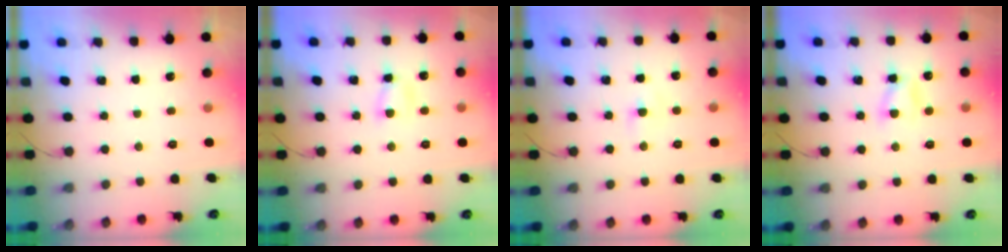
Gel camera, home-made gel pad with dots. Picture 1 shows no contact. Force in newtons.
{"total": 4.5, "press": 4.4, "slide": 1.0}
{"total": 2.4, "press": 2.2, "slide": 0.9}
{"total": 5.1, "press": 4.9, "slide": 1.5}